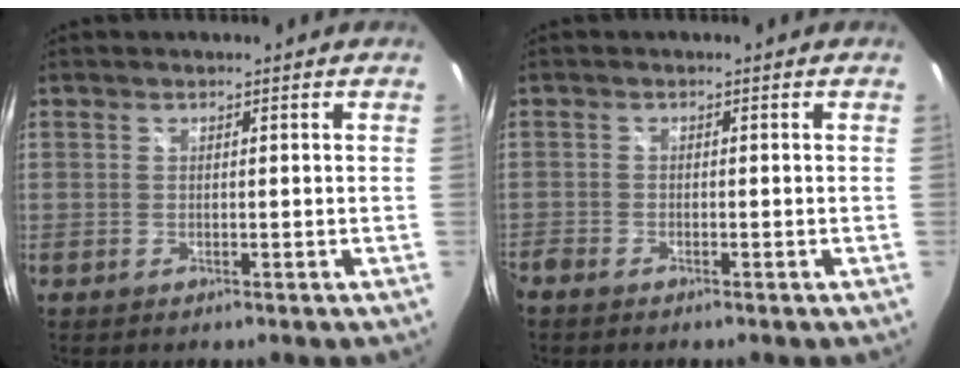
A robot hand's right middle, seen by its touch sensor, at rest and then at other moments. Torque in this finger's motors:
{"motor_torque": [0.67, -0.63, 0.18, 0.16]}